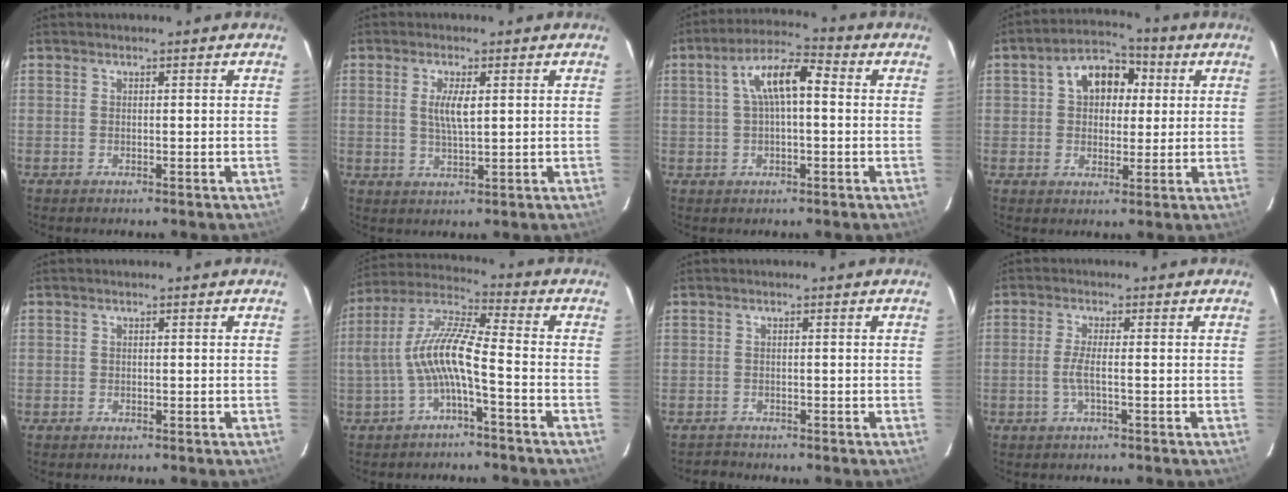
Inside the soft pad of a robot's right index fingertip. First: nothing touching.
{"total": 4.4, "force": [1.0, 1.2, 4.1], "torque": [-0.080, -0.002, 0.020]}
{"total": 8.7, "force": [1.2, 3.1, 8.0], "torque": [-0.150, 0.025, 0.018]}
{"total": 9.5, "force": [2.4, 6.8, 6.1], "torque": [-0.103, 0.036, 0.039]}
{"total": 0.0}
{"total": 10.0, "force": [-2.7, 1.4, 9.6], "torque": [-0.208, 0.017, -0.050]}
{"total": 1.6, "force": [-1.2, 0.8, -0.5], "torque": [0.006, 0.009, -0.021]}
{"total": 3.0, "force": [-0.8, -0.2, 2.9], "torque": [-0.059, -0.002, -0.018]}